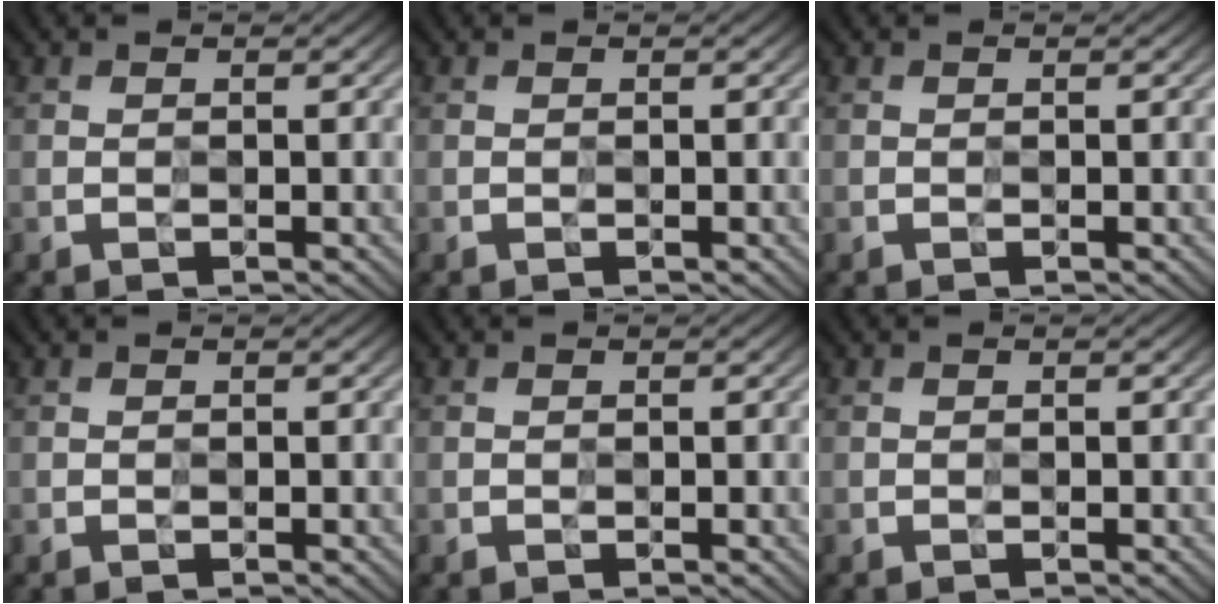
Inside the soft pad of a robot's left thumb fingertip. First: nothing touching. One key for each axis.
{"total": 0.0}
{"total": 0.0}
{"total": 0.0}
{"total": 0.0}
{"total": 0.0}